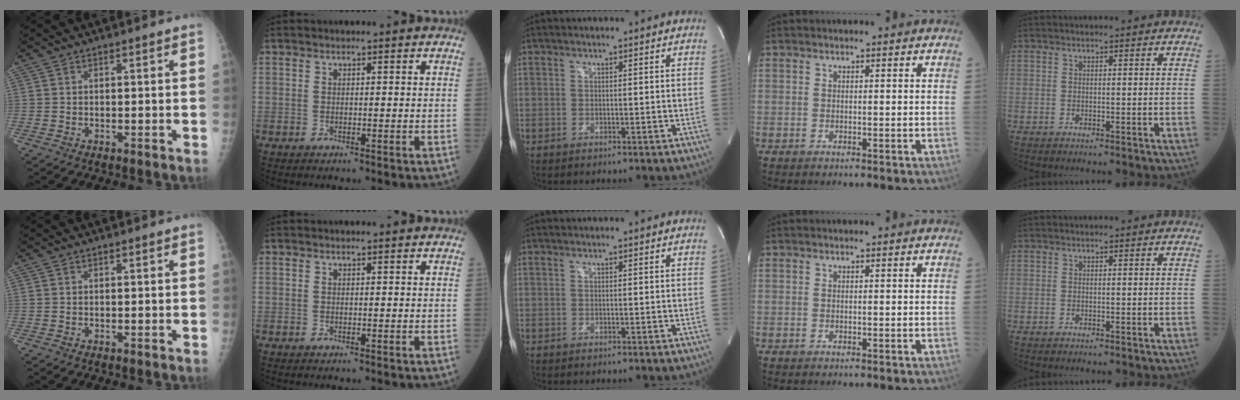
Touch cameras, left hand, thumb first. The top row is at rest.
{}